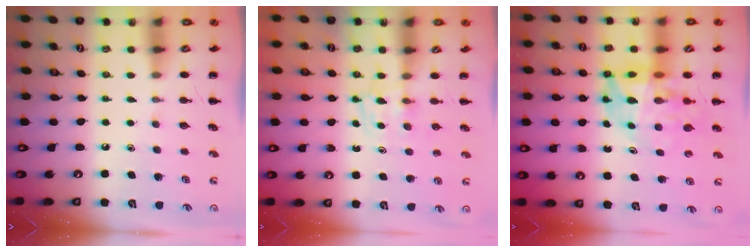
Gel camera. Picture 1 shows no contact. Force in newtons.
{"total": 2.8, "press": 2.5, "slide": 1.4}
{"total": 12.4, "press": 11.8, "slide": 3.6}